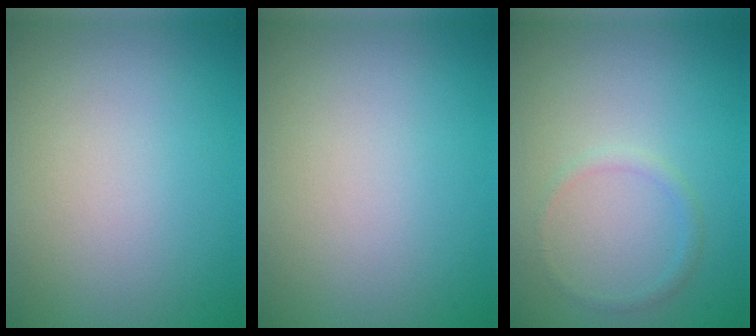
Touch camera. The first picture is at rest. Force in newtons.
{"total": 0.0}
{"total": 0.9, "press": 0.9, "slide": 0.1}